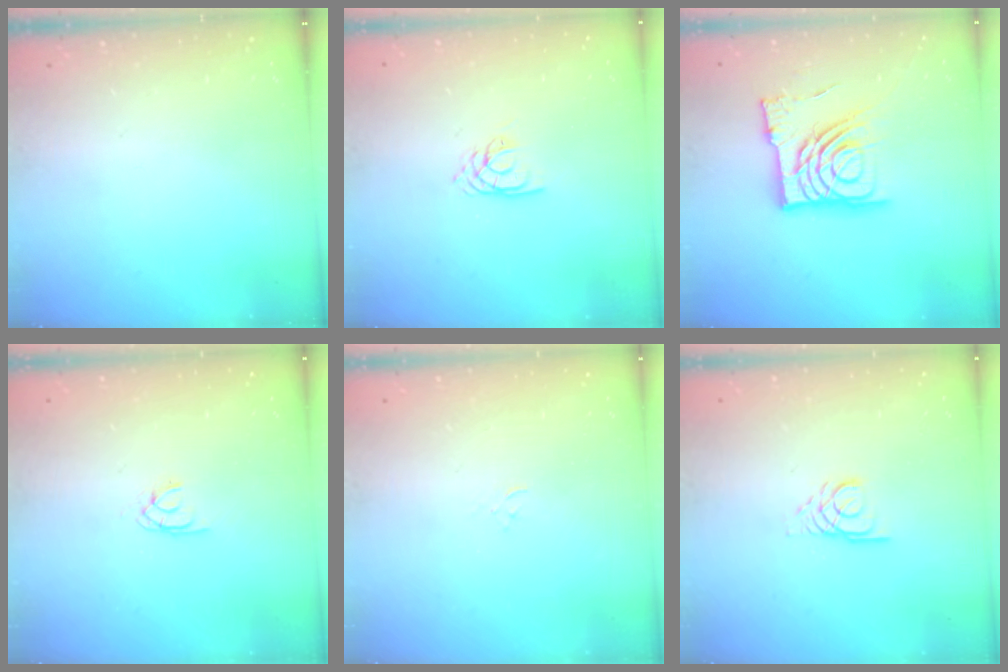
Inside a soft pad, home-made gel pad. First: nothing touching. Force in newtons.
{"total": 2.7, "press": 2.7, "slide": 0.1}
{"total": 14.9, "press": 14.8, "slide": 1.8}
{"total": 1.5, "press": 1.4, "slide": 0.2}
{"total": 2.4, "press": 2.4, "slide": 0.3}
{"total": 3.9, "press": 3.9, "slide": 0.3}